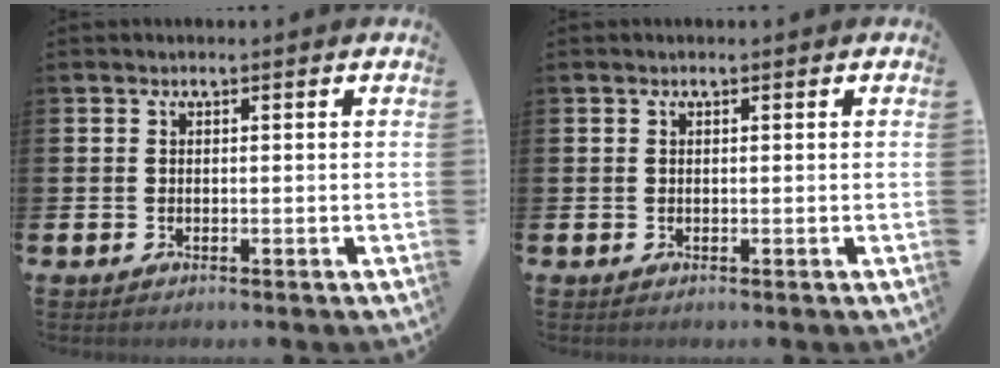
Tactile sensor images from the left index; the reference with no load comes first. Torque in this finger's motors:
{"motor_torque": [1.11, -1.03, 0.13, 0.05]}